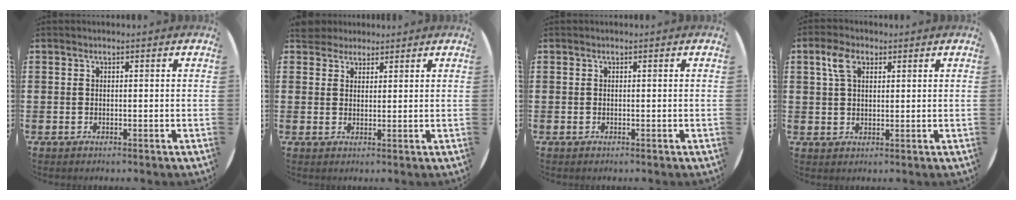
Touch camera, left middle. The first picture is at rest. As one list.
[{"total": 3.2, "force": [3.0, 1.3, 0.0], "torque": [-0.002, -0.001, 0.057]}, {"total": 0.0}, {"total": 4.1, "force": [2.3, 2.2, 2.5], "torque": [-0.057, 0.008, 0.042]}]